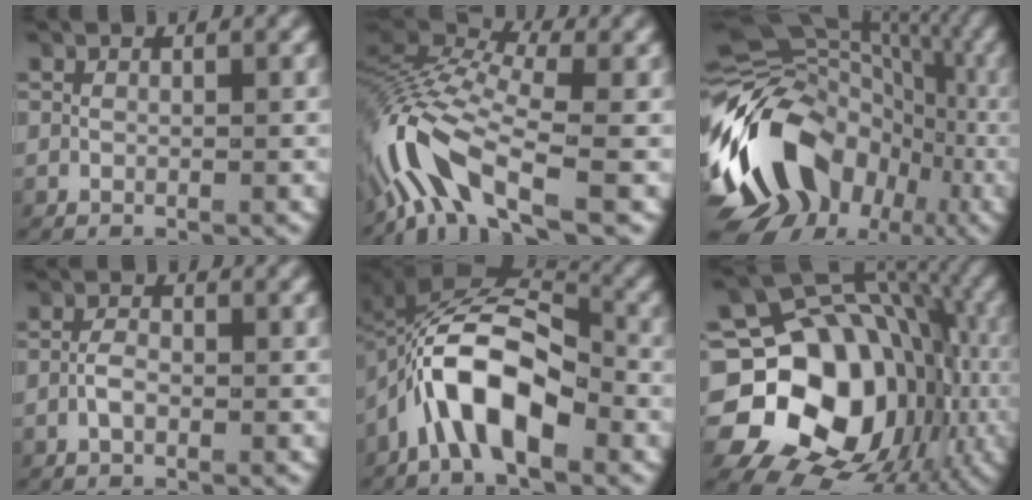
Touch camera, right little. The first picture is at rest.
{"total": 7.0, "force": [-1.6, 3.8, 5.7], "torque": [-0.144, -0.016, -0.026]}
{"total": 20.4, "force": [-2.6, 15.8, 12.6], "torque": [-0.229, -0.036, -0.036]}
{"total": 1.5, "force": [-0.9, 0.7, 0.9], "torque": [-0.024, -0.003, -0.016]}
{"total": 9.0, "force": [-0.9, 5.6, 7.0], "torque": [-0.138, 0.002, -0.023]}
{"total": 22.2, "force": [-2.7, 17.1, 13.8], "torque": [-0.229, -0.071, -0.026]}